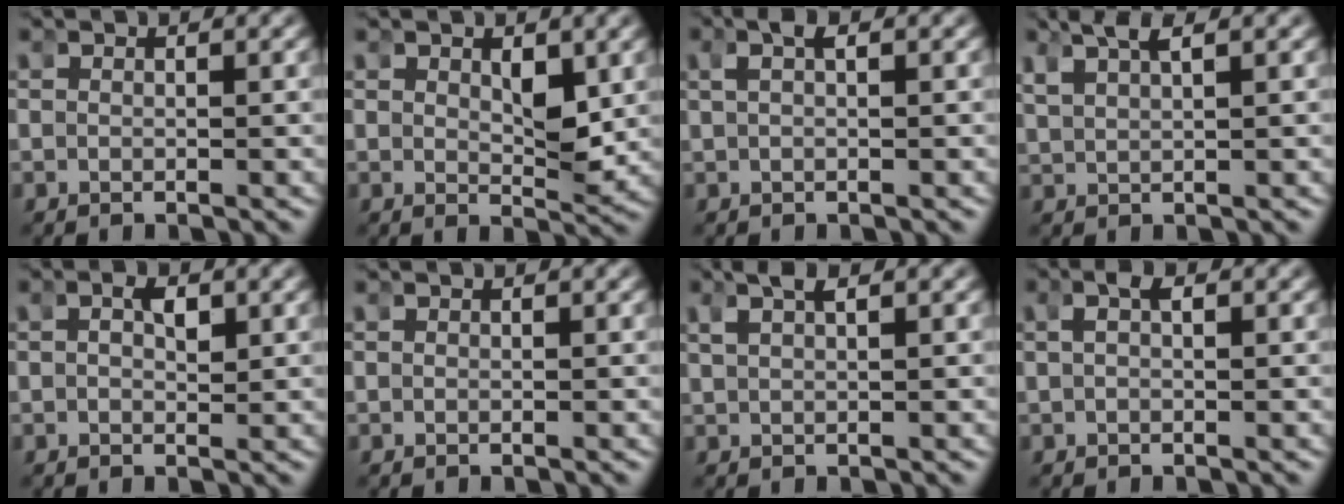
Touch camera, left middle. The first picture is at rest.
{"total": 2.5, "force": [0.7, 0.8, 2.2], "torque": [-0.031, -0.019, 0.021]}
{"total": 1.4, "force": [0.7, -0.4, 1.2], "torque": [-0.015, 0.013, 0.016]}
{"total": 3.7, "force": [2.9, 0.1, 2.2], "torque": [-0.033, 0.012, 0.058]}
{"total": 1.4, "force": [0.2, 0.5, 1.3], "torque": [-0.025, -0.003, 0.008]}
{"total": 0.0}
{"total": 2.2, "force": [1.6, -0.4, 1.5], "torque": [-0.015, 0.013, 0.032]}
{"total": 1.2, "force": [0.4, -0.3, 1.1], "torque": [-0.017, 0.010, 0.008]}